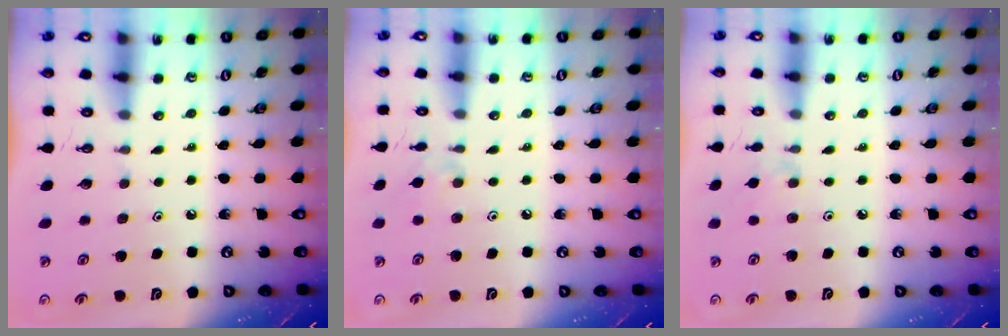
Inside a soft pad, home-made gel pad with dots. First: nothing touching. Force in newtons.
{"total": 3.6, "press": 3.6, "slide": 0.5}
{"total": 1.2, "press": 1.1, "slide": 0.4}